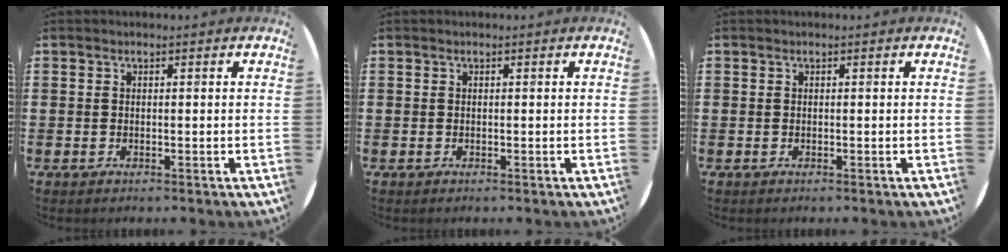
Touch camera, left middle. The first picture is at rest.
{"total": 0.0}
{"total": 0.0}